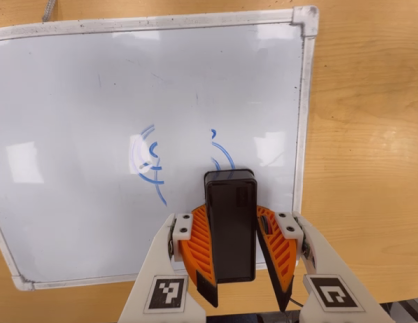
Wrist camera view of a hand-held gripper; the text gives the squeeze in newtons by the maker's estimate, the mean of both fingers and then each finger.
{"total": 8.6, "left": 9.3, "right": 7.9}